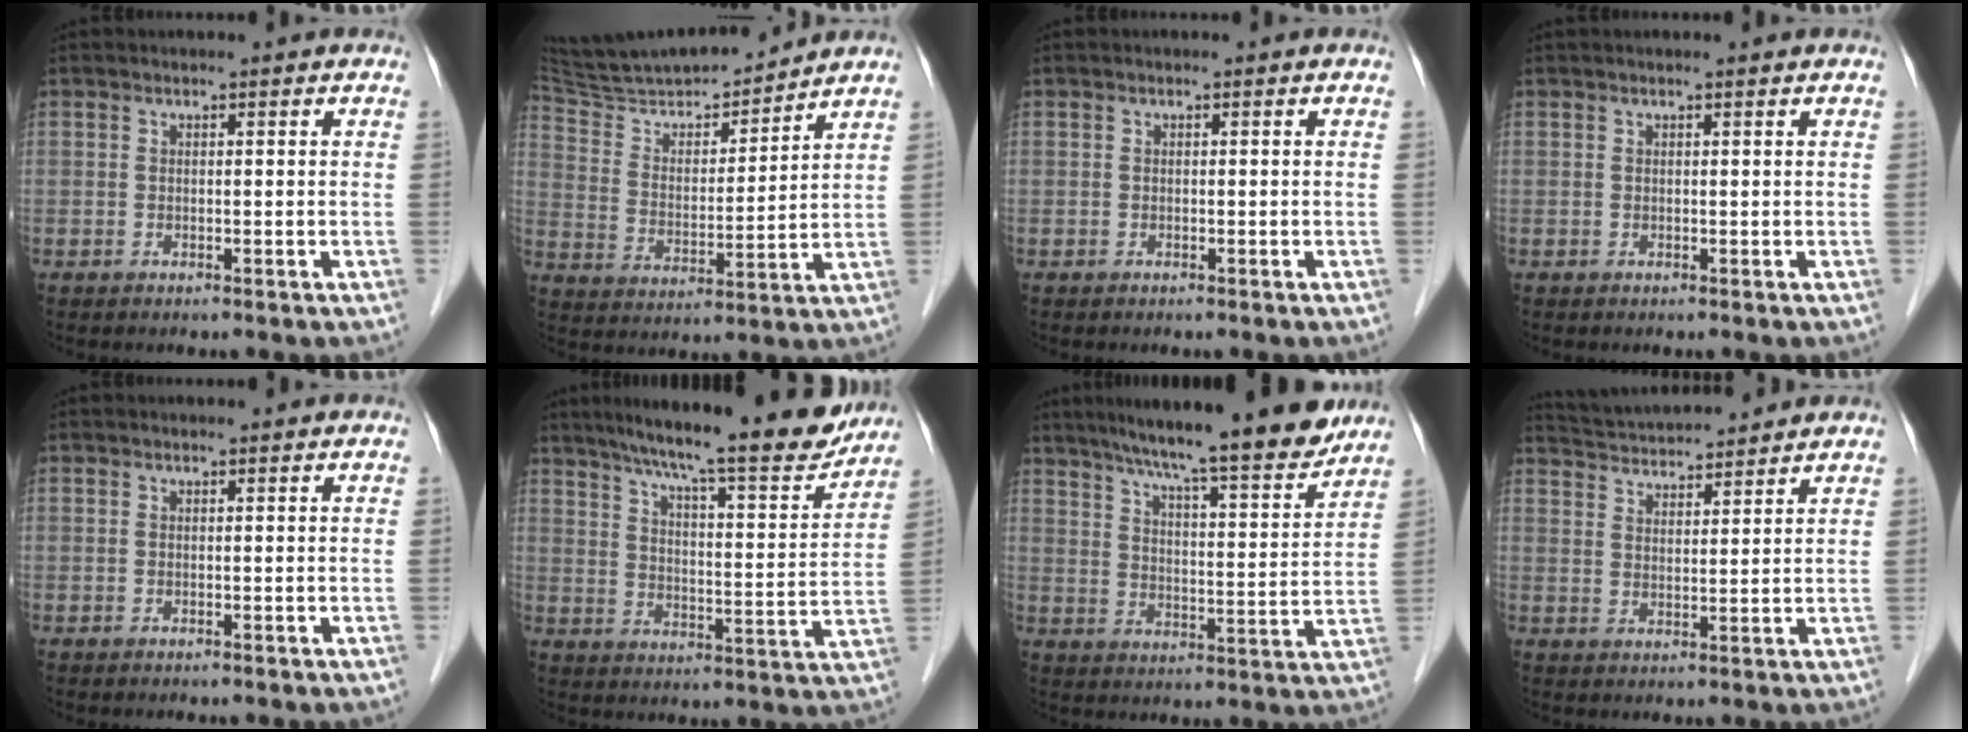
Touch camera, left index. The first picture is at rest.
{"total": 17.9, "force": [16.5, 2.1, 6.5], "torque": [-0.117, 0.009, 0.288]}
{"total": 0.0}
{"total": 1.4, "force": [1.2, 0.0, 0.7], "torque": [-0.005, 0.016, 0.018]}
{"total": 0.0}
{"total": 20.3, "force": [17.4, 2.2, 10.2], "torque": [-0.159, -0.019, 0.240]}
{"total": 17.6, "force": [15.2, 1.3, 8.8], "torque": [-0.131, -0.005, 0.217]}
{"total": 10.2, "force": [9.8, 0.8, 2.8], "torque": [-0.060, 0.024, 0.160]}